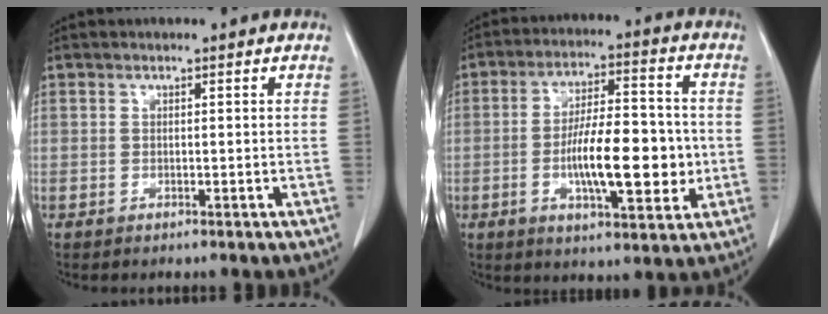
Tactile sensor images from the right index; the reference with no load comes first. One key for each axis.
{"total": 13.3, "fx": -2.1, "fy": 4.0, "fz": 12.5, "tx": -0.213, "ty": 0.010, "tz": -0.032}